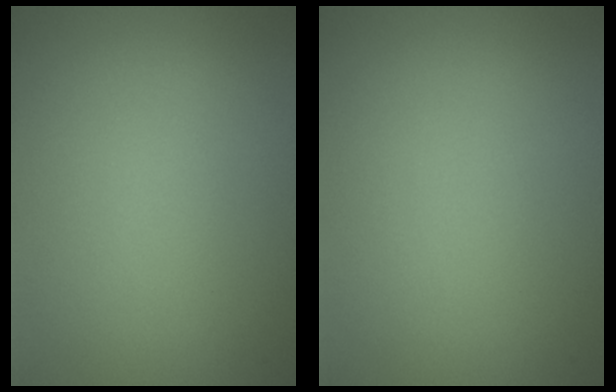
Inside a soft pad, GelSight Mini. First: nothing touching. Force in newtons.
{"total": 0.0}